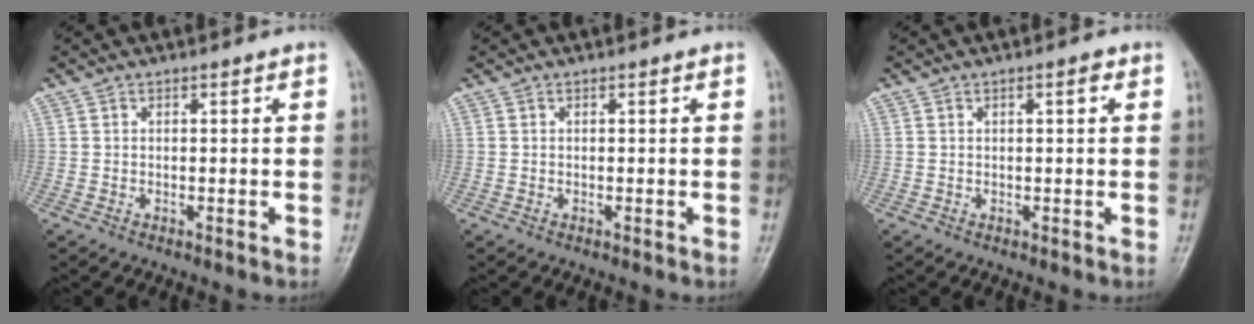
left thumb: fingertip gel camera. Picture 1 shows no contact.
{"total": 0.0}
{"total": 1.4, "force": [0.5, 0.5, 1.2], "torque": [-0.017, 0.002, 0.005]}